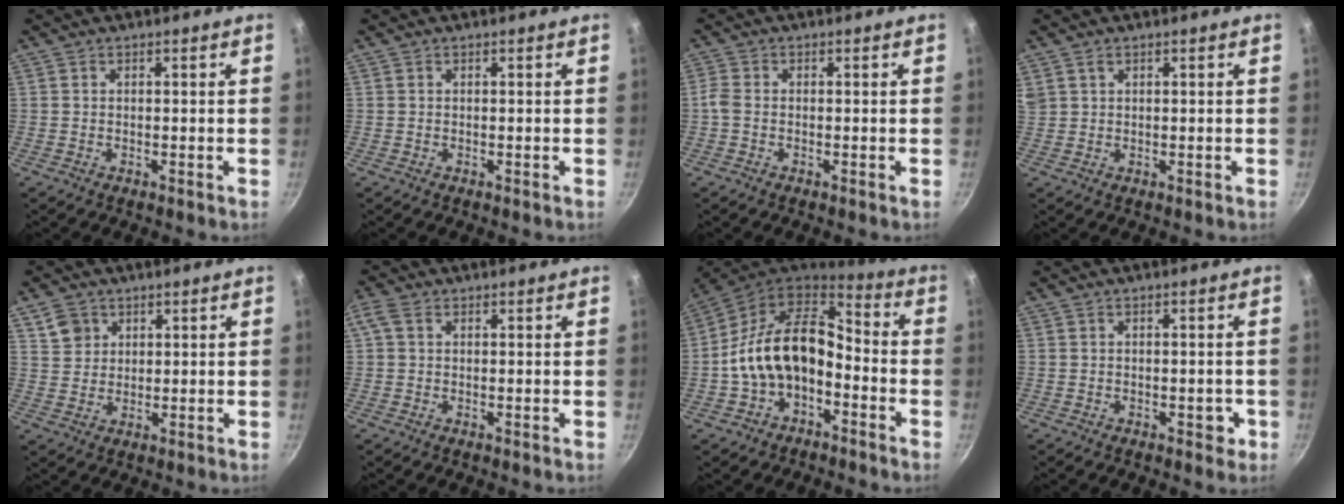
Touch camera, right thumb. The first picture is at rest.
{"total": 0.0}
{"total": 2.0, "force": [-0.7, 1.3, 1.4], "torque": [-0.038, 0.006, -0.021]}
{"total": 2.1, "force": [1.4, 1.2, 0.9], "torque": [-0.018, 0.004, 0.036]}
{"total": 4.6, "force": [2.3, 3.8, 1.3], "torque": [-0.002, 0.002, 0.046]}
{"total": 2.5, "force": [0.7, 1.7, 1.8], "torque": [-0.042, 0.011, 0.010]}
{"total": 16.4, "force": [-3.5, 10.9, 11.7], "torque": [-0.192, 0.059, -0.071]}
{"total": 2.7, "force": [-1.0, 1.8, 1.7], "torque": [-0.003, 0.014, -0.008]}